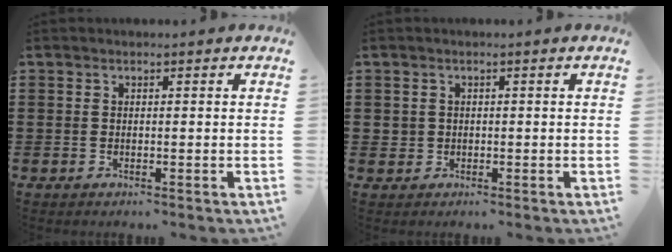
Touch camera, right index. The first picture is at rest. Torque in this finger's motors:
{"motor_torque": [1.17, 0.96, 0.14, 0.01]}